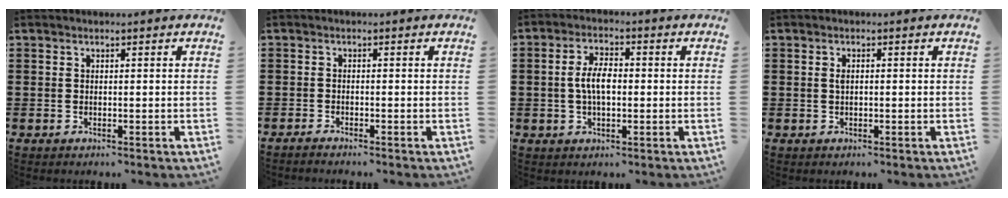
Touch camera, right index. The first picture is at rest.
{"total": 1.0, "force": [-1.0, -0.1, -0.1], "torque": [0.000, 0.001, -0.020]}
{"total": 5.2, "force": [-0.1, 2.4, 4.6], "torque": [-0.101, 0.002, -0.008]}
{"total": 1.1, "force": [0.1, 0.5, 1.0], "torque": [-0.020, 0.004, 0.000]}